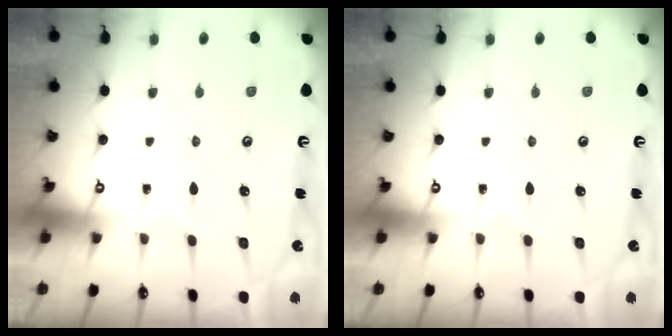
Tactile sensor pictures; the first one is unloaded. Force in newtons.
{"total": 0.0}